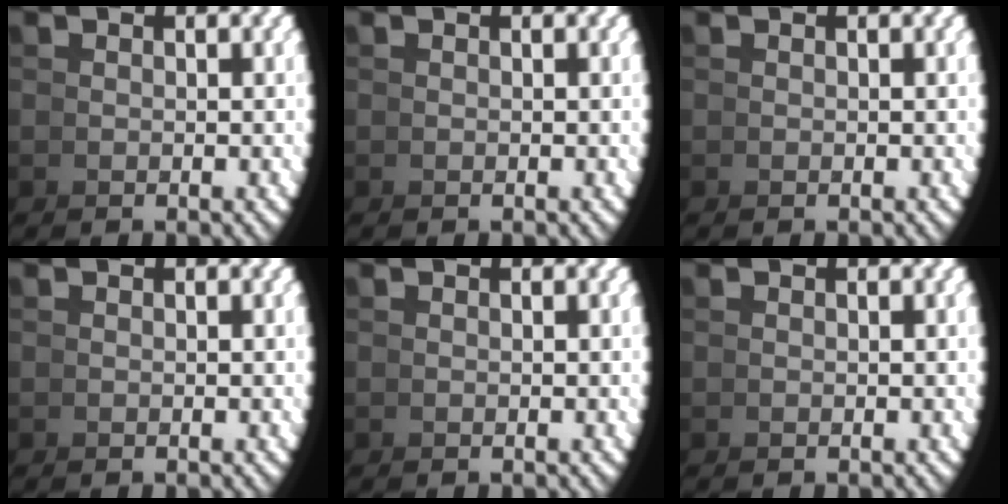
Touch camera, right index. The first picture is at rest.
{"total": 0.0}
{"total": 0.0}
{"total": 0.0}
{"total": 0.0}
{"total": 0.0}